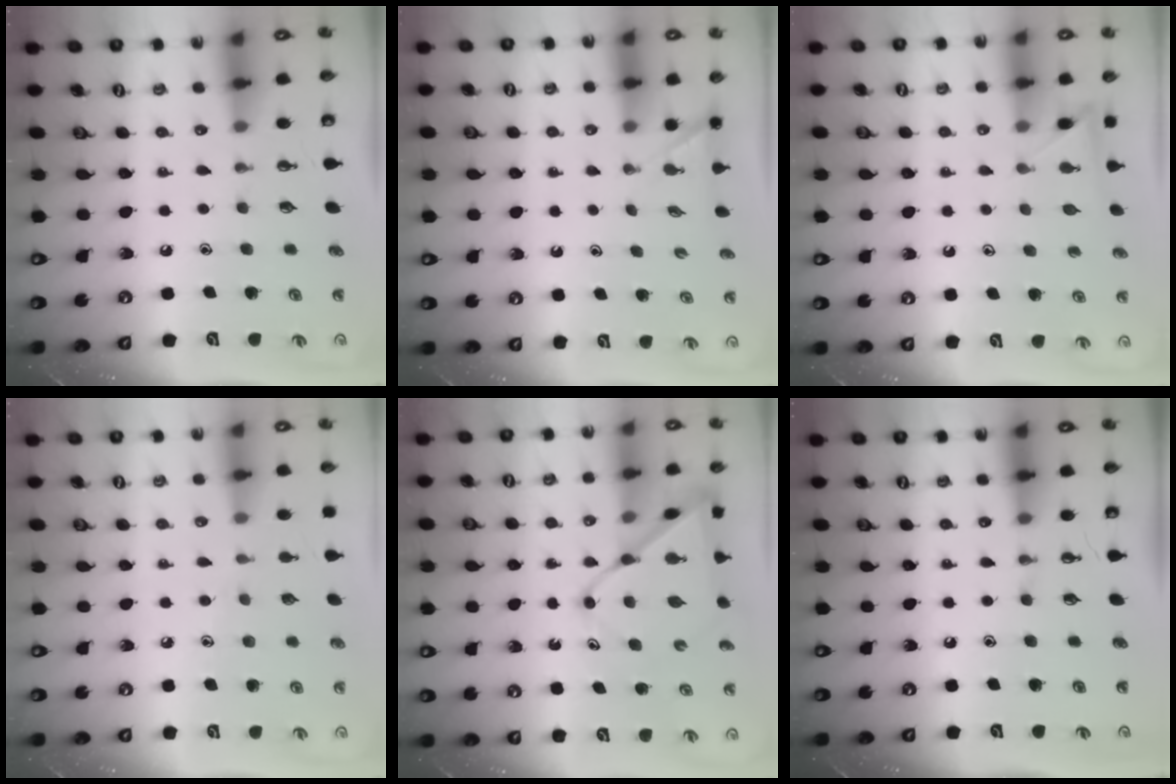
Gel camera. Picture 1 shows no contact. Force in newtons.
{"total": 1.5, "press": 1.5, "slide": 0.1}
{"total": 3.6, "press": 3.6, "slide": 0.4}
{"total": 4.4, "press": 4.4, "slide": 0.5}
{"total": 12.6, "press": 12.5, "slide": 1.0}
{"total": 0.0}